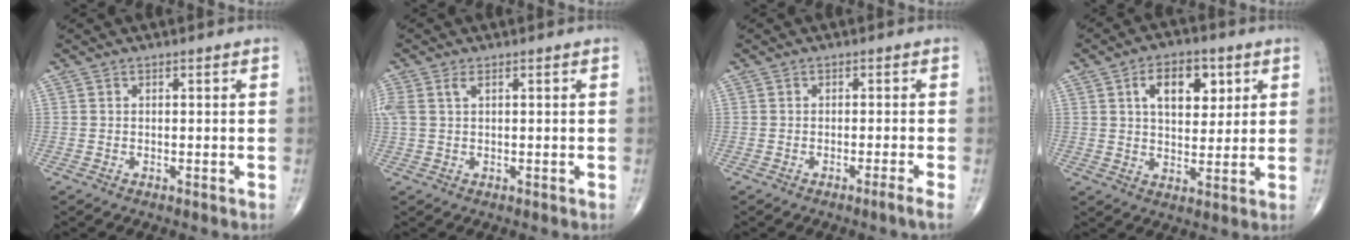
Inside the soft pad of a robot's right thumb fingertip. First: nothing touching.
{"total": 3.3, "force": [1.2, 1.6, 2.6], "torque": [-0.084, 0.019, 0.031]}
{"total": 1.9, "force": [-1.3, -0.6, 1.3], "torque": [-0.027, 0.001, -0.023]}
{"total": 10.2, "force": [3.7, 6.0, 7.4], "torque": [-0.079, -0.011, 0.057]}